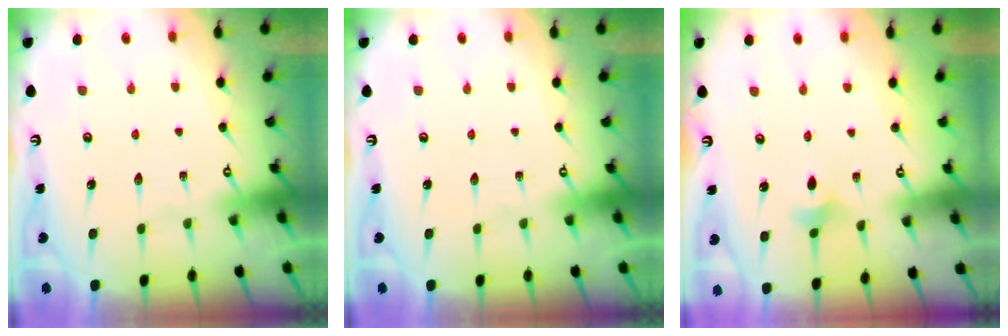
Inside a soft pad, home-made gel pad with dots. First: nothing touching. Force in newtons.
{"total": 0.0}
{"total": 2.9, "press": 2.8, "slide": 0.7}